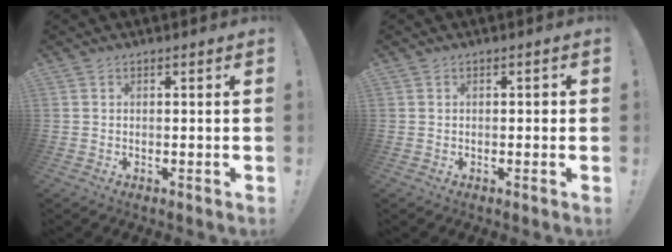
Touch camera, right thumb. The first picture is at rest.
{"total": 1.0, "force": [-0.7, 0.4, 0.5], "torque": [-0.017, 0.009, -0.013]}